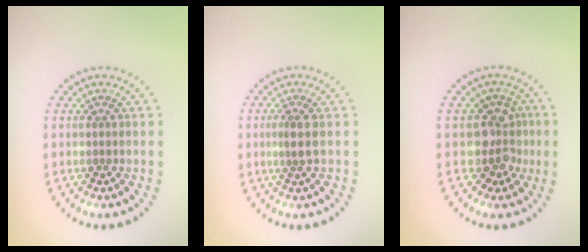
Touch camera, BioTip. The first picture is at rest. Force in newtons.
{"total": 1.8, "press": 1.3, "slide": 1.2}
{"total": 3.3, "press": 2.7, "slide": 1.9}